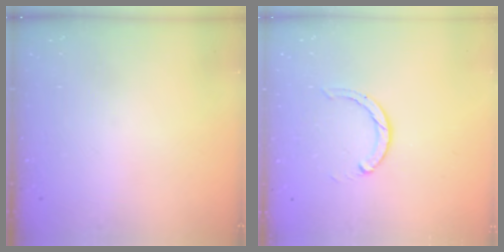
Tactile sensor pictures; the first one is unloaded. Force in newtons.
{"total": 2.0, "press": 2.0, "slide": 0.3}